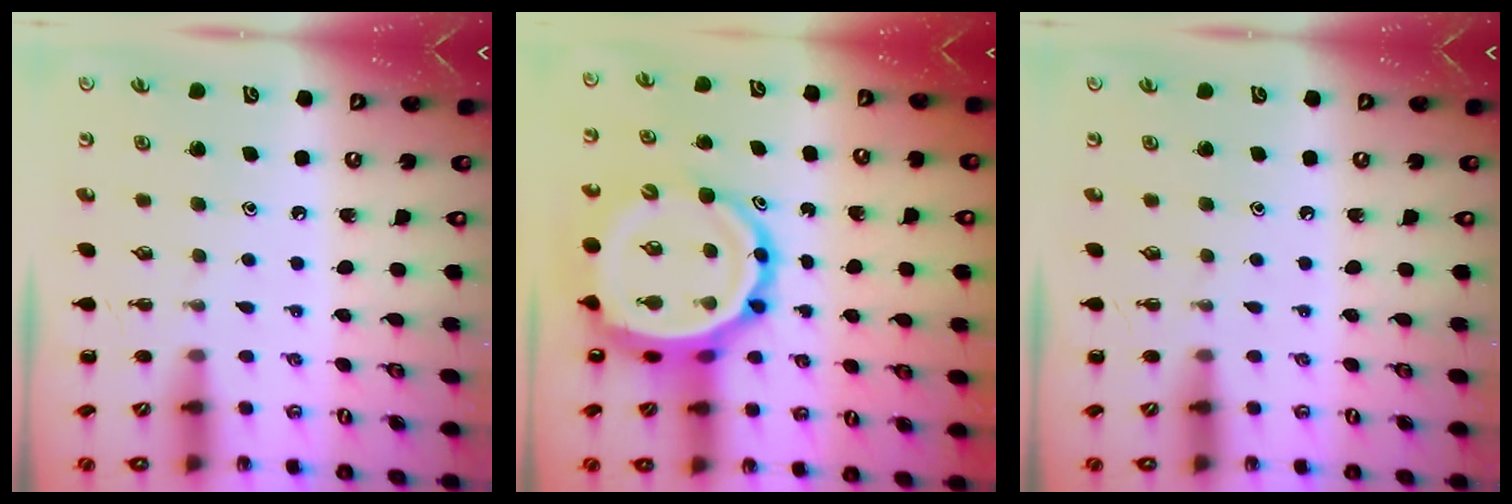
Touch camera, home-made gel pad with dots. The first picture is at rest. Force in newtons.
{"total": 16.2, "press": 15.5, "slide": 4.5}
{"total": 0.0}